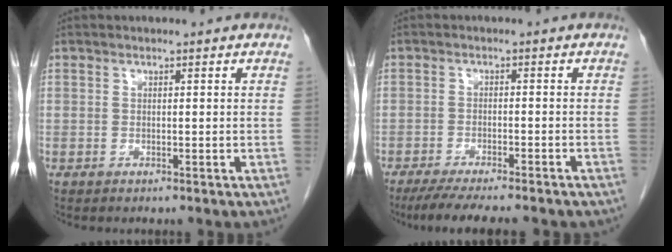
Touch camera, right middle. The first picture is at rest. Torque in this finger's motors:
{"motor_torque": [1.15, -0.99, 0.16, 0.07]}